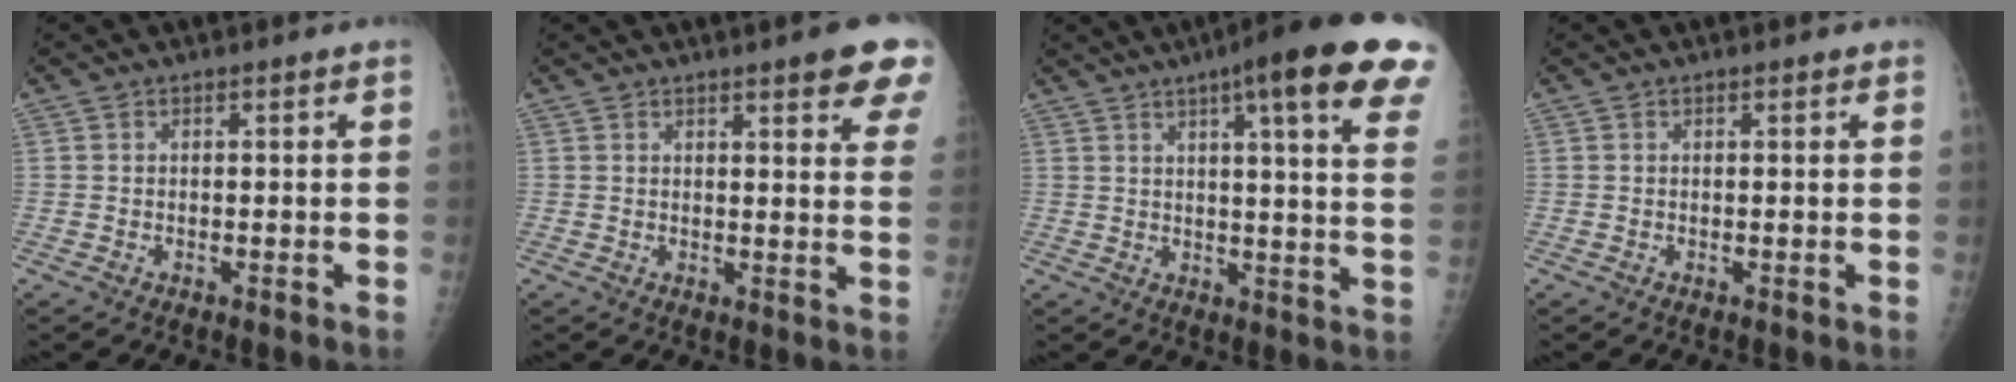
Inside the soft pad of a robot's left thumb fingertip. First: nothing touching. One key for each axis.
{"total": 9.8, "fx": 6.4, "fy": 2.0, "fz": 7.2, "tx": -0.060, "ty": -0.022, "tz": 0.069}
{"total": 21.0, "fx": 12.3, "fy": 2.9, "fz": 16.8, "tx": -0.213, "ty": -0.026, "tz": 0.143}
{"total": 0.6, "fx": 0.4, "fy": 0.2, "fz": 0.3, "tx": -0.005, "ty": -0.001, "tz": 0.005}